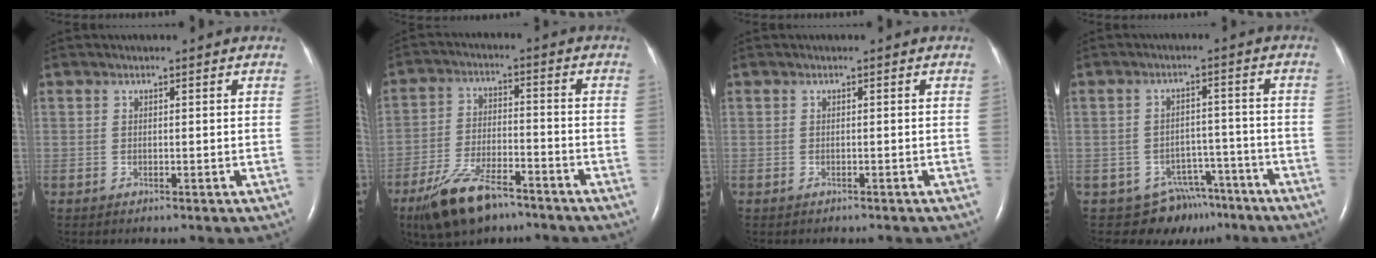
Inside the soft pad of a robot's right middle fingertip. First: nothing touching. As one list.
[{"total": 11.1, "force": [-7.9, 3.6, 6.8], "torque": [-0.138, -0.016, -0.143]}, {"total": 0.9, "force": [-0.8, 0.2, 0.4], "torque": [-0.007, -0.002, -0.008]}, {"total": 7.8, "force": [-6.1, 4.8, 0.1], "torque": [0.014, 0.032, -0.082]}]